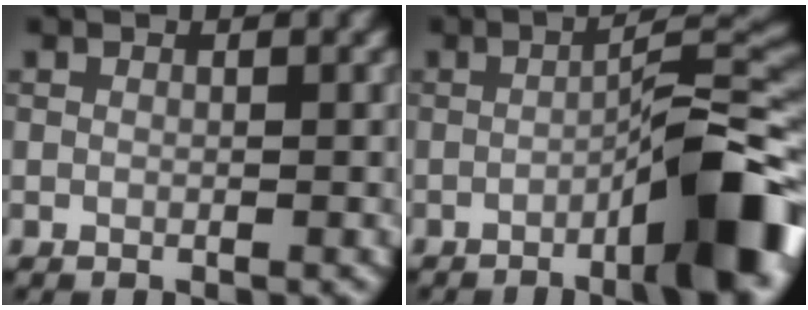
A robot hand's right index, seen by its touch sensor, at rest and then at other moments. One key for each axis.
{"total": 9.8, "fx": -4.2, "fy": 1.7, "fz": 8.7, "tx": -0.109, "ty": 0.019, "tz": -0.068}